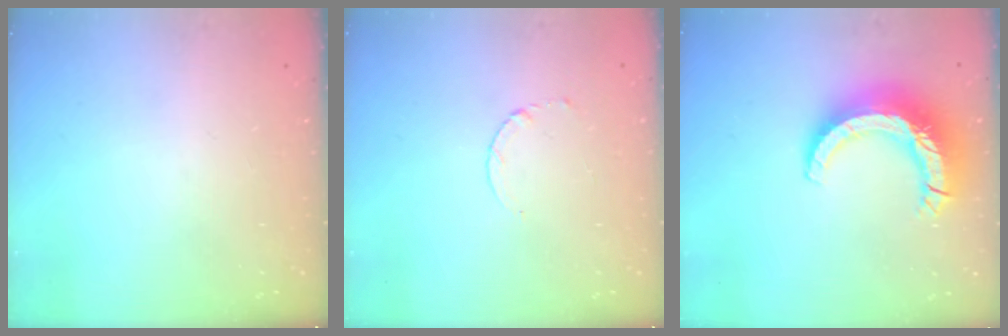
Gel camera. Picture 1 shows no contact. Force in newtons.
{"total": 2.6, "press": 2.6, "slide": 0.3}
{"total": 14.0, "press": 13.9, "slide": 1.3}